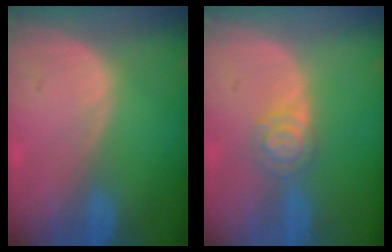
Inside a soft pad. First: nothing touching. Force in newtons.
{"total": 3.9, "press": 3.8, "slide": 0.6}